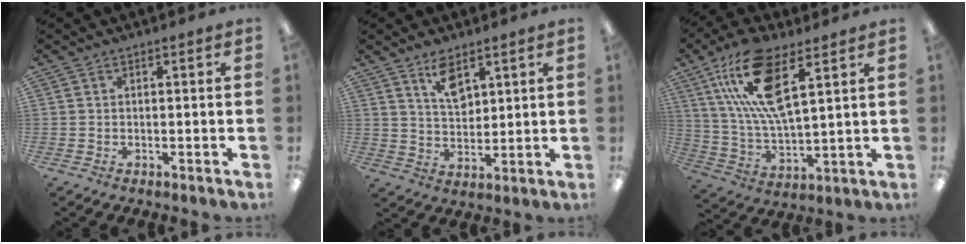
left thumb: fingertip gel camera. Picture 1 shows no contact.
{"total": 7.6, "force": [4.9, 4.0, 4.2], "torque": [-0.066, -0.018, 0.086]}
{"total": 17.4, "force": [9.4, 6.3, 13.2], "torque": [-0.280, -0.029, 0.160]}